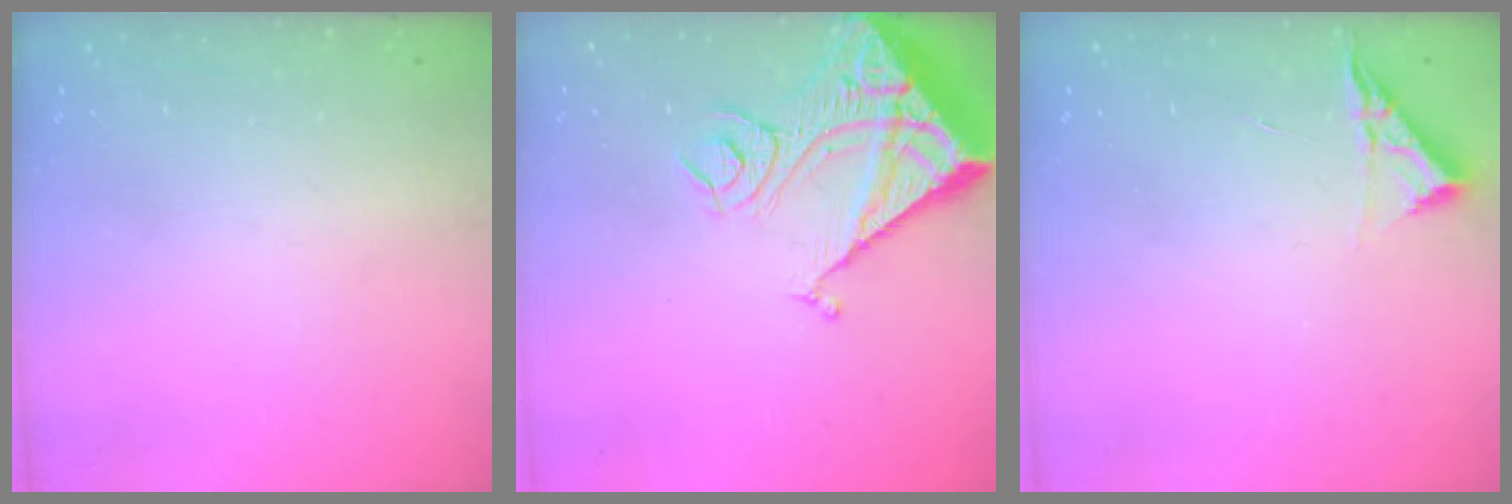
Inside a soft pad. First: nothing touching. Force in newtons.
{"total": 17.3, "press": 17.1, "slide": 2.3}
{"total": 5.1, "press": 5.0, "slide": 0.7}